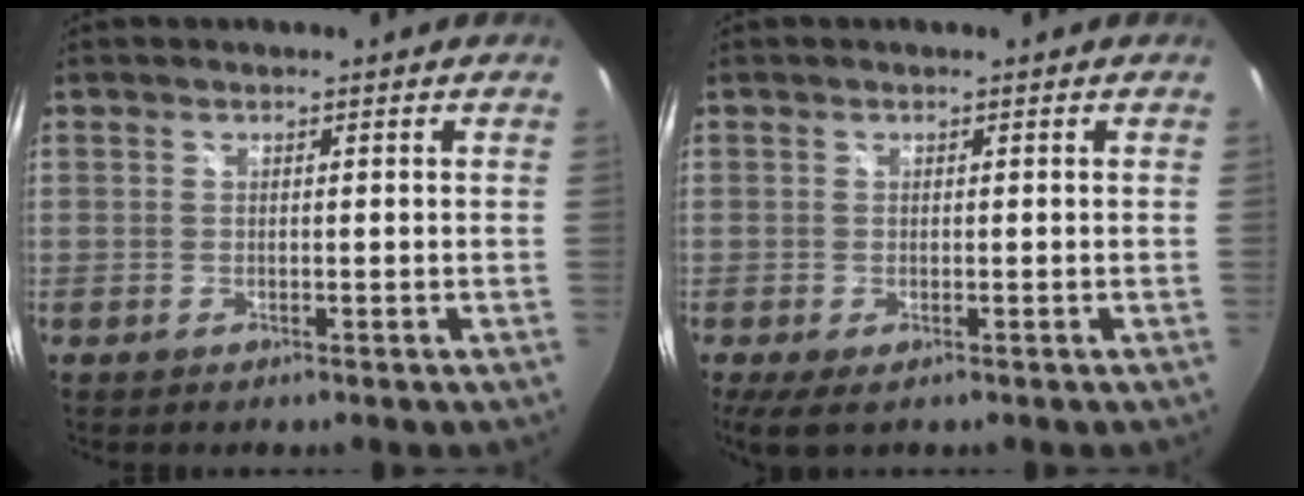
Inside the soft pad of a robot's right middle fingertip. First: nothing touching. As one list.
[{"total": 3.8, "force": [-1.7, 1.4, 3.1], "torque": [-0.058, -0.018, -0.021]}]